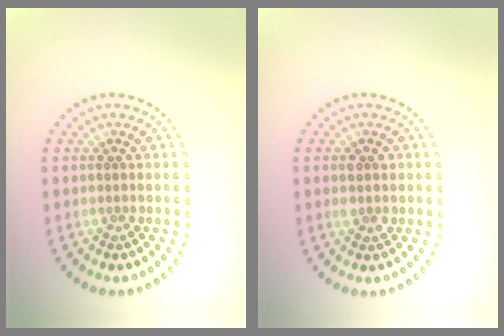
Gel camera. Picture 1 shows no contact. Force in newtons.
{"total": 1.6, "press": 1.6, "slide": 0.2}